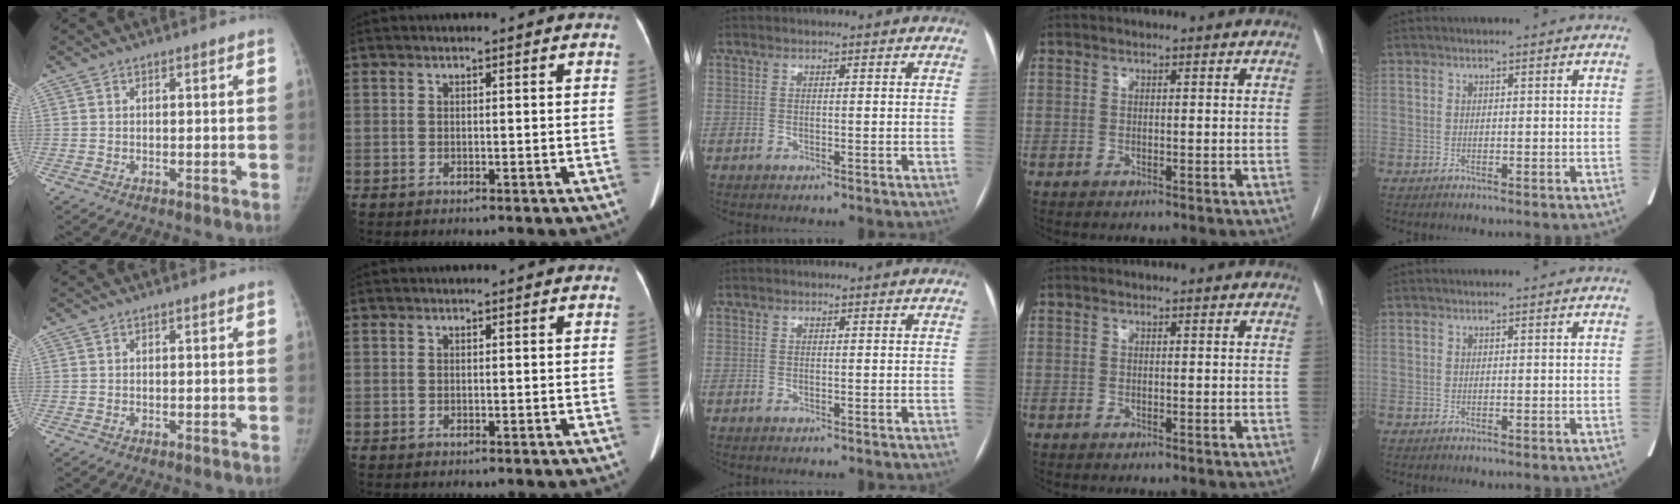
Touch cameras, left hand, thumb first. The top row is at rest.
{}